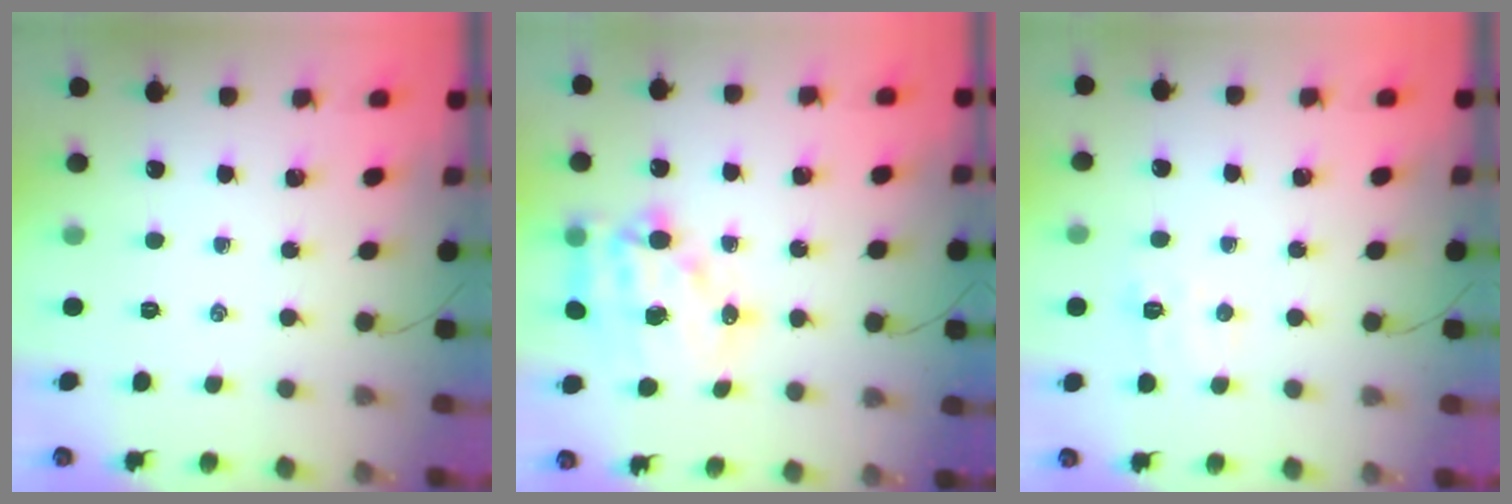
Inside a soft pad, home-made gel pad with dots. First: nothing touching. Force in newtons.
{"total": 16.2, "press": 15.8, "slide": 3.5}
{"total": 5.9, "press": 5.8, "slide": 1.3}